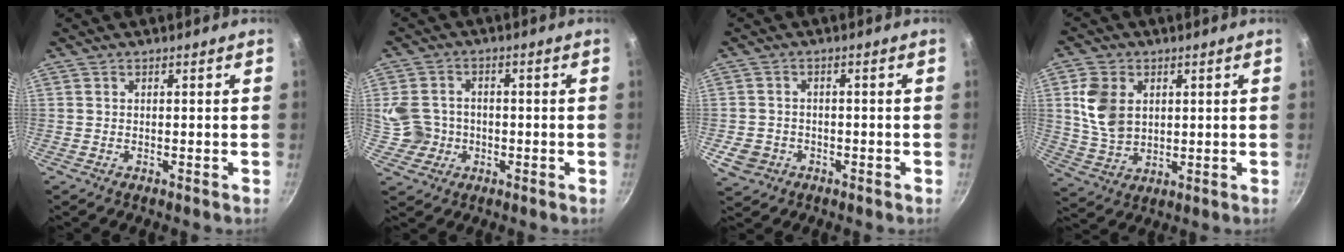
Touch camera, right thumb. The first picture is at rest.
{"total": 7.8, "force": [-0.7, 7.1, 3.1], "torque": [-0.043, 0.012, -0.011]}
{"total": 4.9, "force": [-1.7, 4.1, 1.9], "torque": [-0.034, 0.017, -0.024]}
{"total": 9.8, "force": [2.3, 7.2, 6.2], "torque": [-0.101, -0.016, 0.051]}